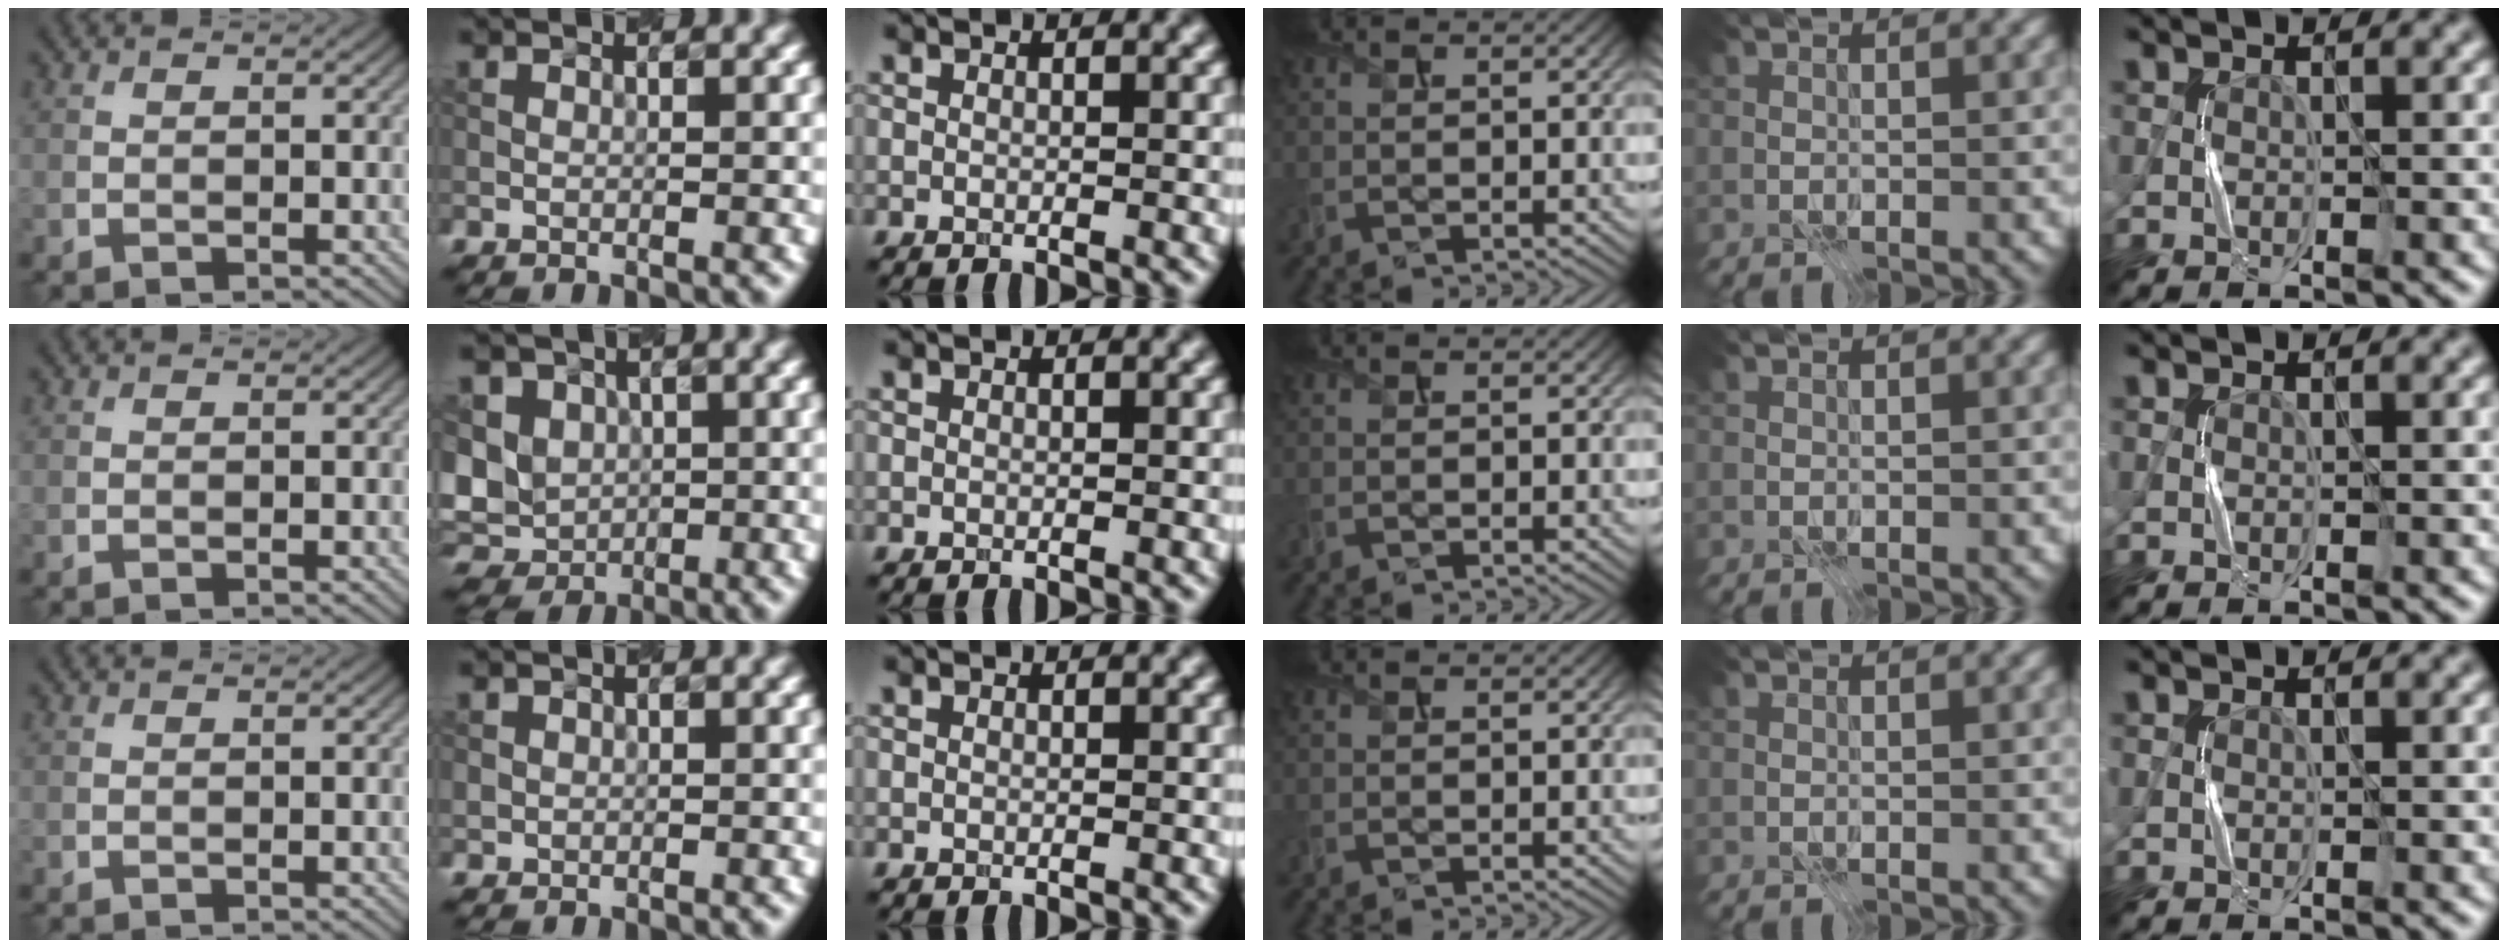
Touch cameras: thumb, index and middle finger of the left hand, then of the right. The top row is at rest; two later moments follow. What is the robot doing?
{"motion": "press", "object": "calculator"}